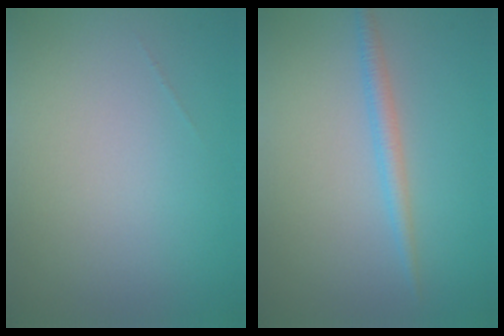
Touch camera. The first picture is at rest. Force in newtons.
{"total": 1.7, "press": 1.7, "slide": 0.1}